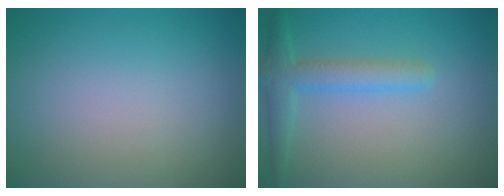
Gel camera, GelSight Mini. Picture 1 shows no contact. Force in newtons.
{"total": 3.0, "press": 3.0, "slide": 0.1}